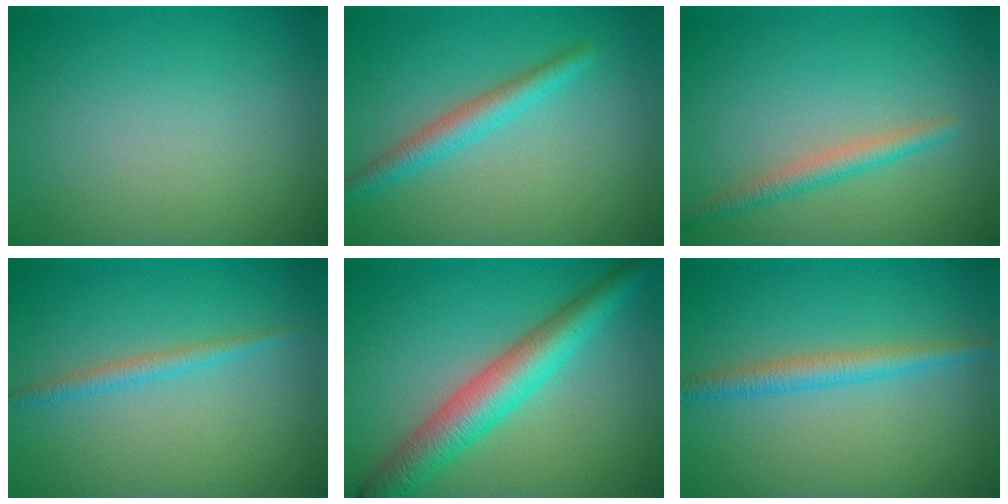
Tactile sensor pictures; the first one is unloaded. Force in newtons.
{"total": 2.7, "press": 2.7, "slide": 0.1}
{"total": 2.1, "press": 2.1, "slide": 0.1}
{"total": 1.6, "press": 1.6, "slide": 0.0}
{"total": 6.1, "press": 6.1, "slide": 0.1}
{"total": 2.5, "press": 2.5, "slide": 0.1}